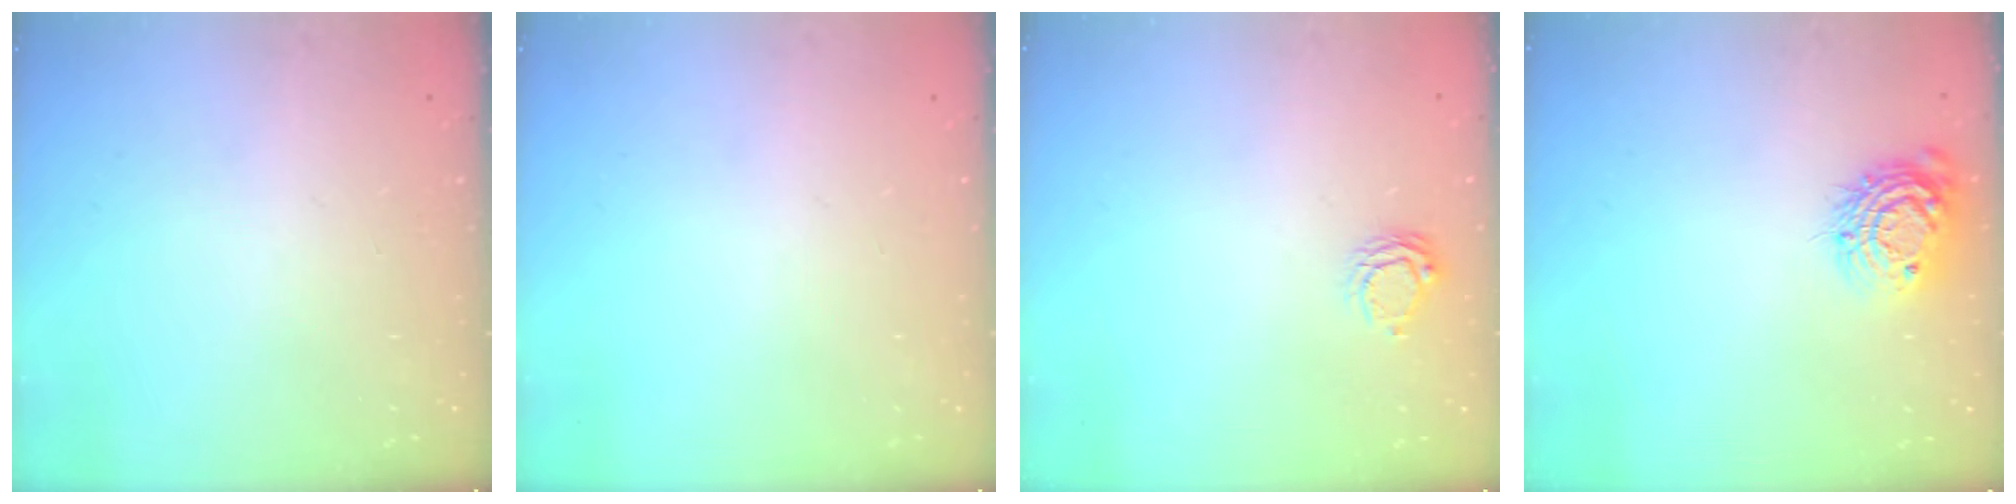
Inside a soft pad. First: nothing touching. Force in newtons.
{"total": 0.0}
{"total": 6.0, "press": 6.0, "slide": 0.4}
{"total": 11.0, "press": 11.0, "slide": 0.5}